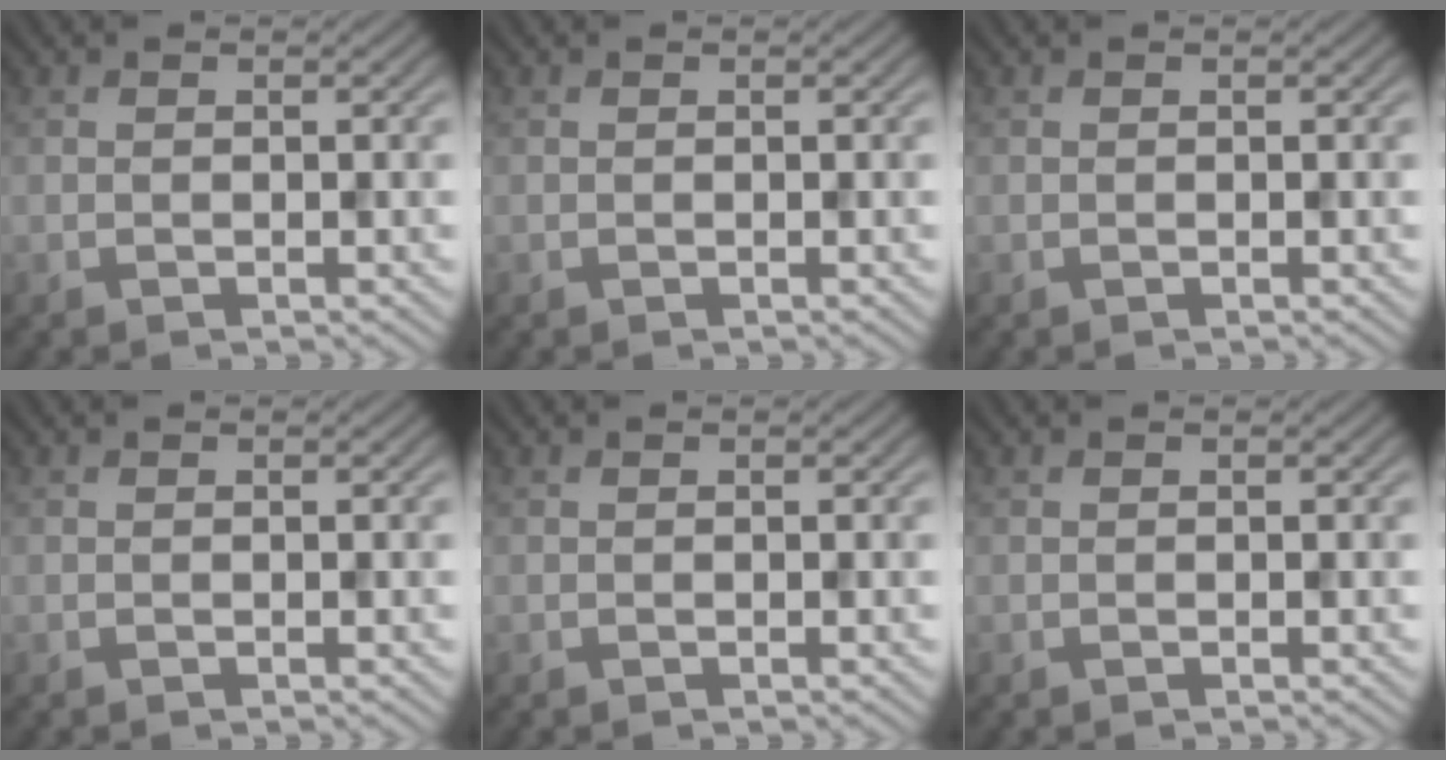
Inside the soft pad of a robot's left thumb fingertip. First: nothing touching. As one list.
[{"total": 0.0}, {"total": 0.0}, {"total": 0.0}, {"total": 0.0}, {"total": 0.0}]